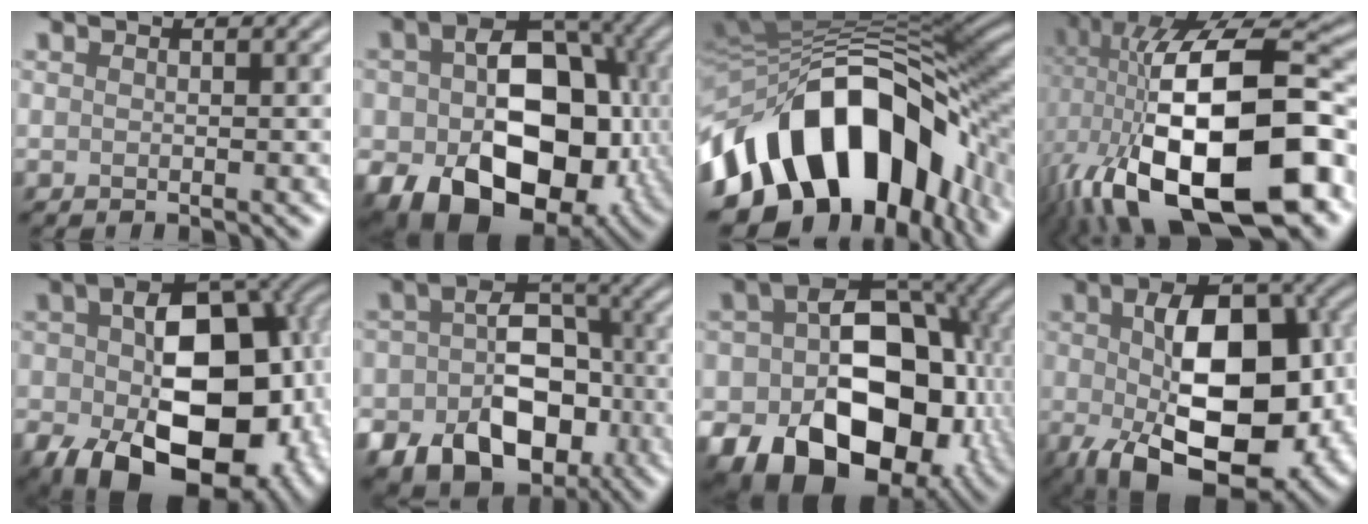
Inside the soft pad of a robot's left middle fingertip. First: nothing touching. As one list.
[{"total": 16.5, "force": [-4.1, 11.0, 11.6], "torque": [-0.164, -0.030, -0.053]}, {"total": 16.1, "force": [-5.4, 9.8, 11.6], "torque": [-0.180, -0.002, -0.081]}, {"total": 19.8, "force": [-3.6, 9.7, 16.8], "torque": [-0.293, -0.003, -0.050]}, {"total": 18.3, "force": [-3.7, 11.9, 13.4], "torque": [-0.212, -0.054, -0.026]}, {"total": 12.0, "force": [-4.8, 8.6, 6.9], "torque": [-0.095, -0.022, -0.066]}, {"total": 18.2, "force": [-5.5, 12.3, 12.2], "torque": [-0.162, -0.022, -0.079]}, {"total": 14.7, "force": [-2.4, 8.5, 11.8], "torque": [-0.192, -0.025, -0.035]}]